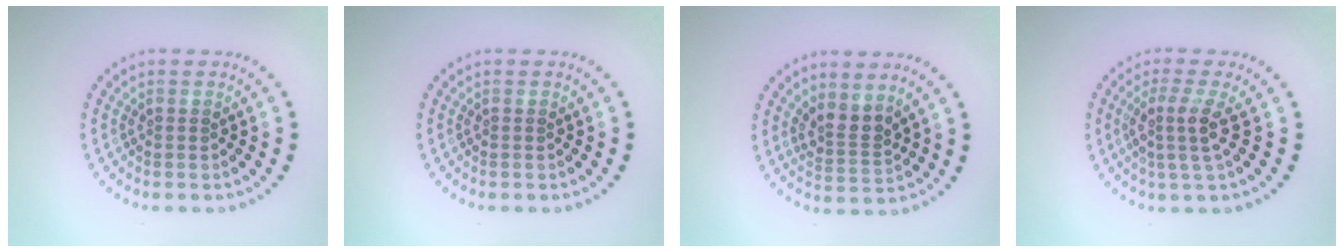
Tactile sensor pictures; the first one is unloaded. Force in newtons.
{"total": 0.0}
{"total": 2.5, "press": 1.8, "slide": 1.7}
{"total": 2.8, "press": 2.1, "slide": 1.8}